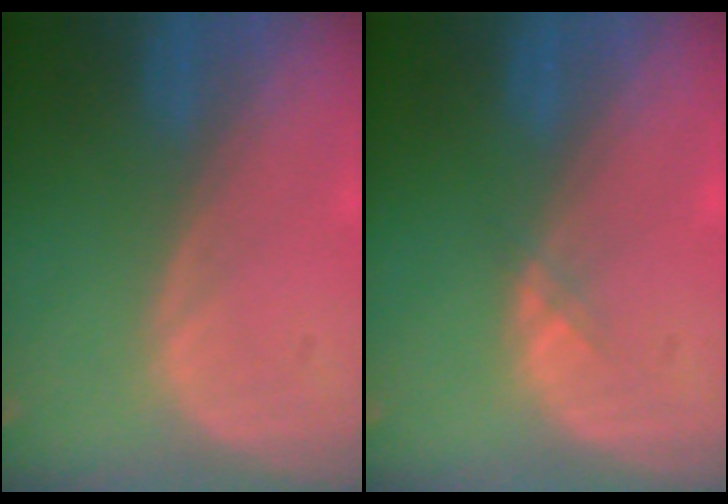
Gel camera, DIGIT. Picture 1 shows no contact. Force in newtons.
{"total": 0.6, "press": 0.6, "slide": 0.1}